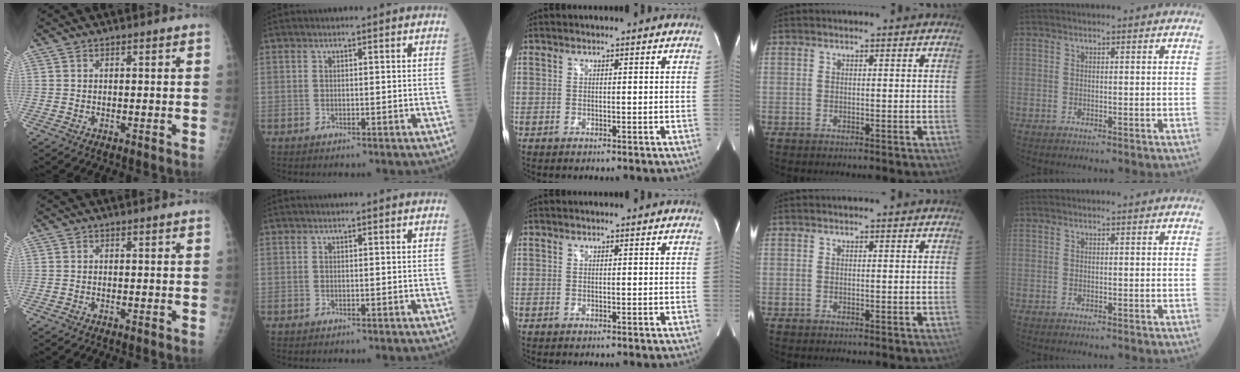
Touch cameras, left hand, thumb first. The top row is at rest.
{}